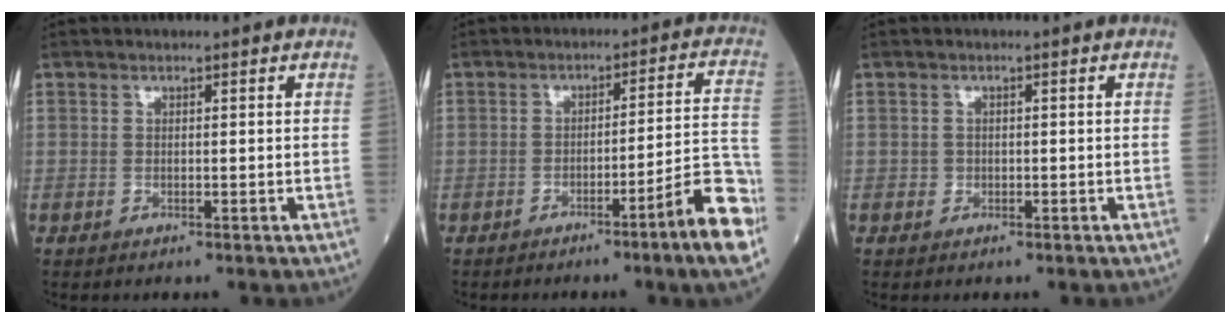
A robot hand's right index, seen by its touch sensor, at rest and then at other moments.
{"total": 10.1, "force": [-5.4, -0.8, 8.4], "torque": [-0.095, 0.008, -0.079]}
{"total": 0.7, "force": [-0.3, 0.6, 0.1], "torque": [-0.002, 0.004, -0.005]}